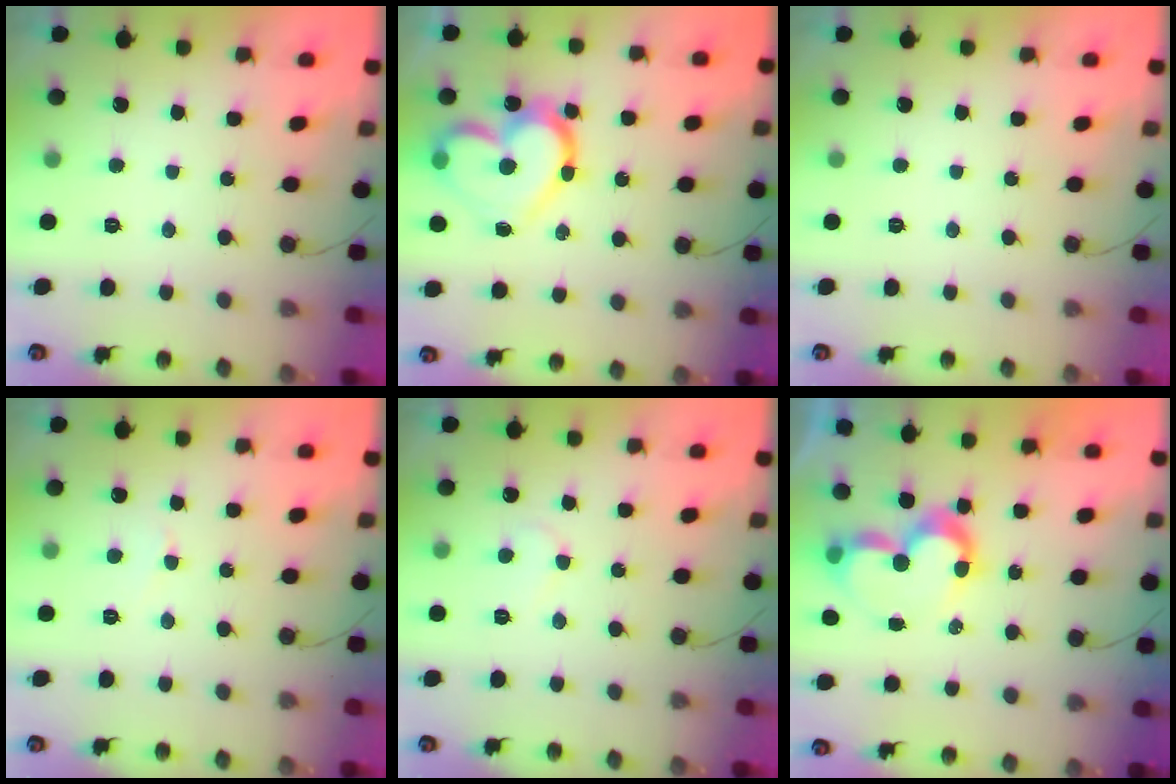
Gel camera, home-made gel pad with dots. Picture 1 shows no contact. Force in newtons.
{"total": 17.4, "press": 17.3, "slide": 1.6}
{"total": 0.0}
{"total": 2.5, "press": 2.4, "slide": 0.3}
{"total": 5.5, "press": 5.5, "slide": 0.3}
{"total": 8.2, "press": 8.2, "slide": 0.6}